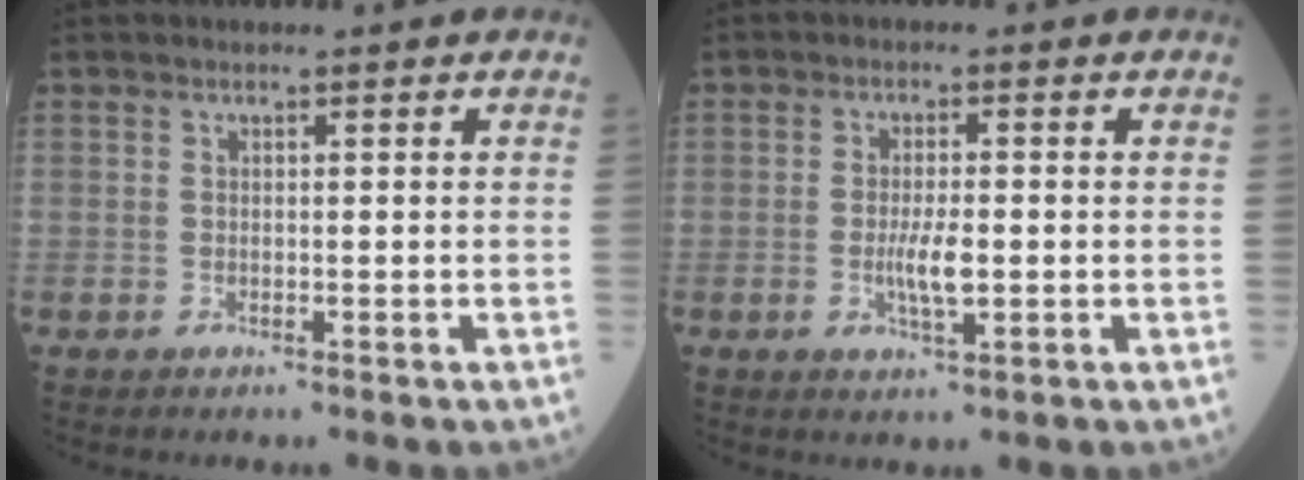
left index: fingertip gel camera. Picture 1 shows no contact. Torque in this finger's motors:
{"motor_torque": [0.97, 0.12, 0.14, 0.05]}